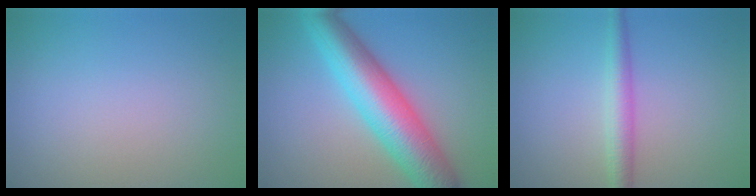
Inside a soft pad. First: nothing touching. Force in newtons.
{"total": 9.0, "press": 9.0, "slide": 0.1}
{"total": 2.8, "press": 2.8, "slide": 0.0}